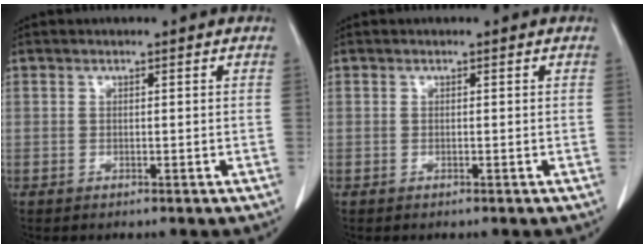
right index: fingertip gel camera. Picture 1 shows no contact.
{"total": 0.0}